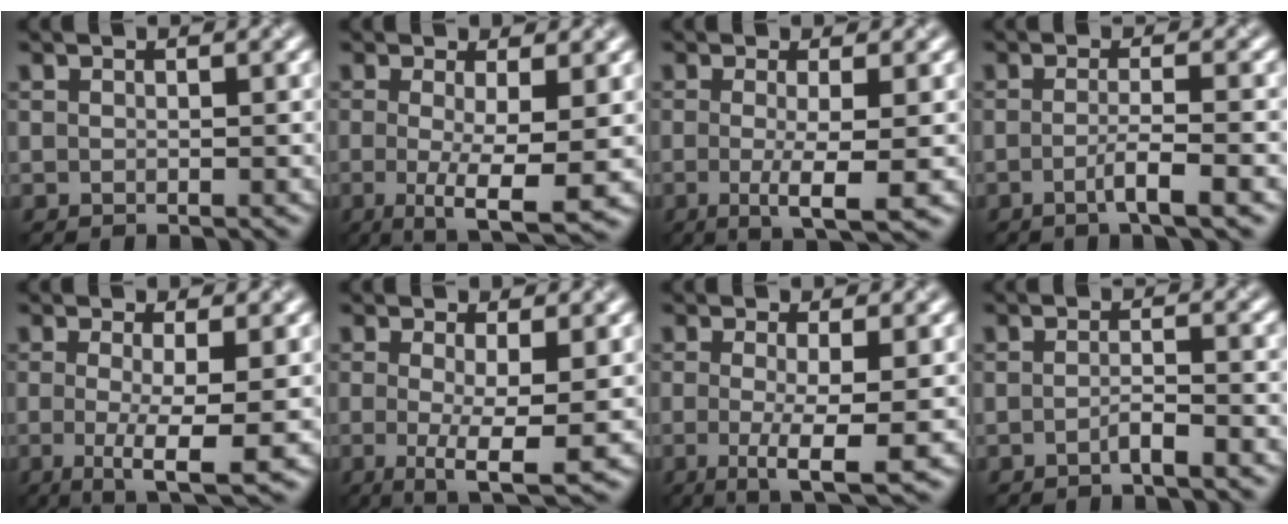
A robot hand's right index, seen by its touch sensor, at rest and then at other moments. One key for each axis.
{"total": 6.4, "fx": -1.5, "fy": 1.2, "fz": 6.1, "tx": -0.088, "ty": -0.006, "tz": -0.017}
{"total": 4.2, "fx": -1.3, "fy": 0.5, "fz": 3.9, "tx": -0.069, "ty": -0.004, "tz": -0.013}
{"total": 3.0, "fx": -1.6, "fy": 0.4, "fz": 2.5, "tx": -0.038, "ty": 0.004, "tz": -0.024}
{"total": 5.8, "fx": -1.6, "fy": 1.0, "fz": 5.5, "tx": -0.084, "ty": -0.006, "tz": -0.016}
{"total": 5.5, "fx": -1.3, "fy": 1.0, "fz": 5.3, "tx": -0.078, "ty": -0.006, "tz": -0.012}
{"total": 5.3, "fx": -1.6, "fy": 0.8, "fz": 4.9, "tx": -0.079, "ty": -0.006, "tz": -0.017}
{"total": 1.9, "fx": -1.5, "fy": 0.2, "fz": 1.2, "tx": -0.016, "ty": 0.010, "tz": -0.022}